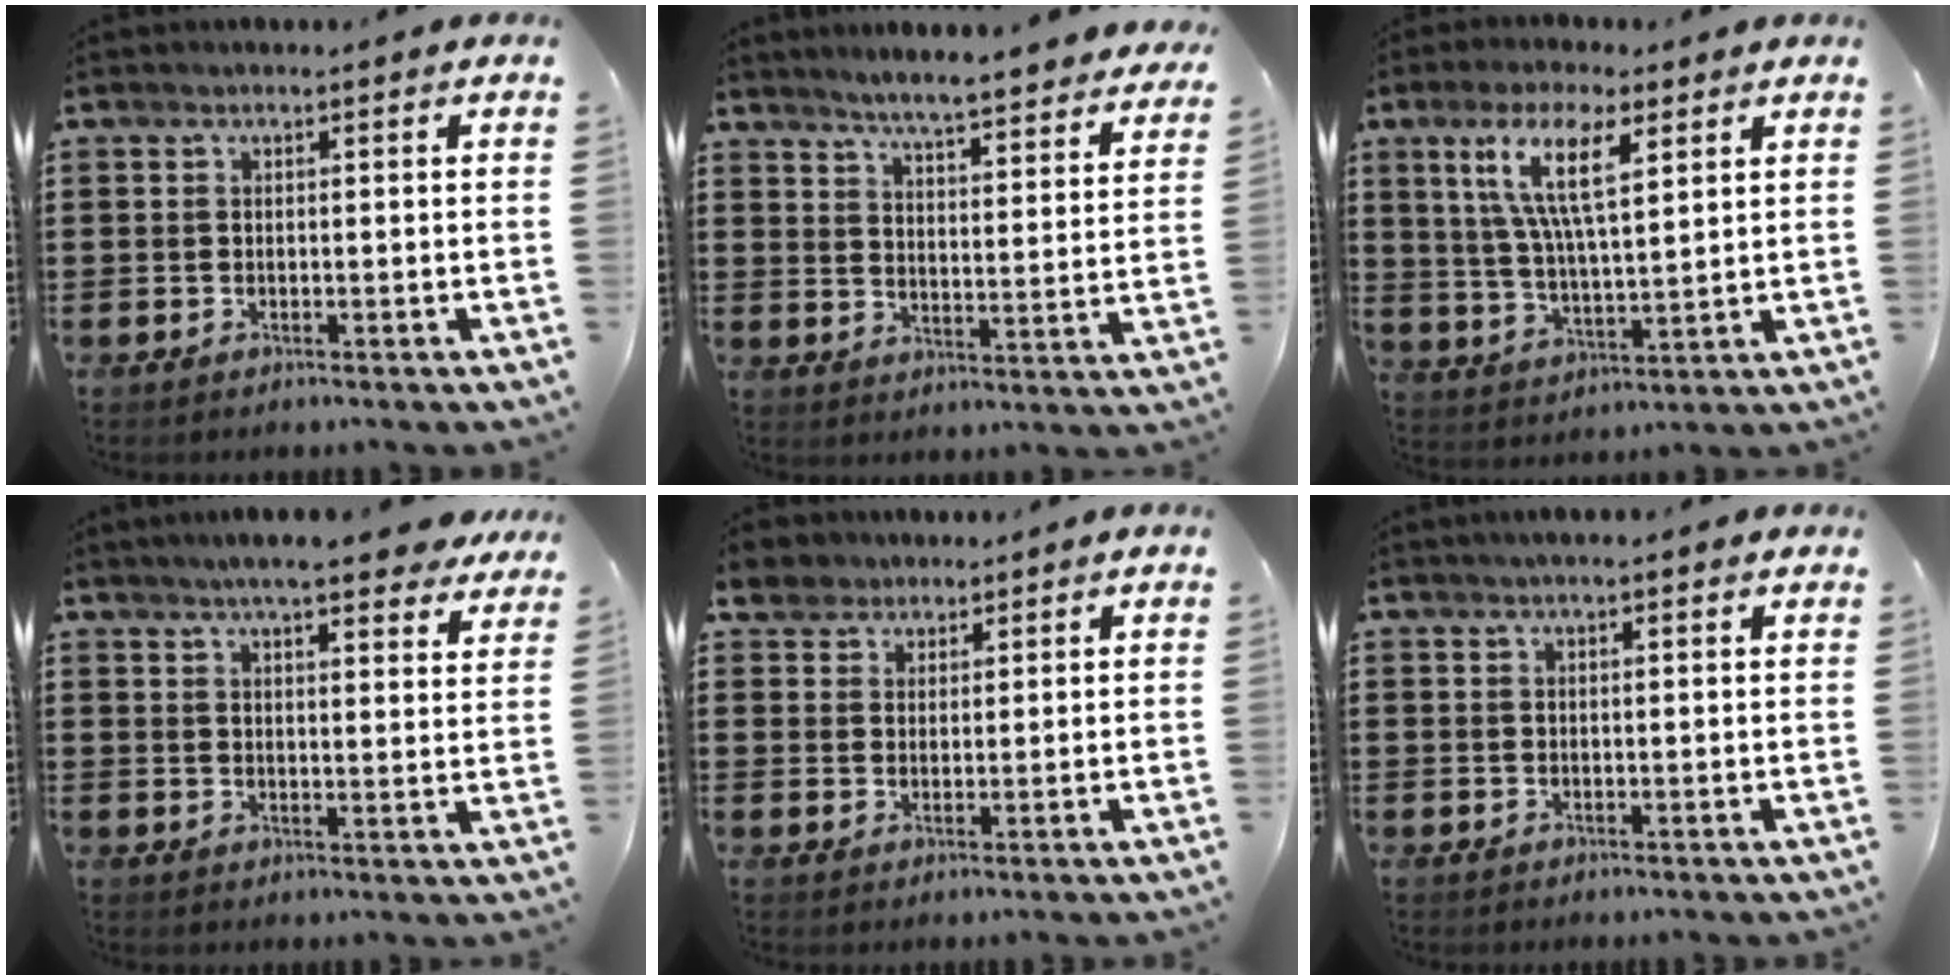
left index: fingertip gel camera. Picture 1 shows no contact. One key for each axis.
{"total": 4.4, "fx": 4.3, "fy": -0.6, "fz": 0.8, "tx": -0.038, "ty": -0.037, "tz": 0.069}
{"total": 11.0, "fx": 5.3, "fy": 3.3, "fz": 9.1, "tx": -0.187, "ty": 0.006, "tz": 0.094}
{"total": 6.9, "fx": 6.1, "fy": 0.4, "fz": 3.2, "tx": -0.072, "ty": -0.016, "tz": 0.106}
{"total": 3.5, "fx": 2.9, "fy": 2.1, "fz": 0.0, "tx": -0.017, "ty": 0.005, "tz": 0.054}
{"total": 1.6, "fx": 1.3, "fy": 0.1, "fz": 1.0, "tx": -0.021, "ty": 0.002, "tz": 0.023}